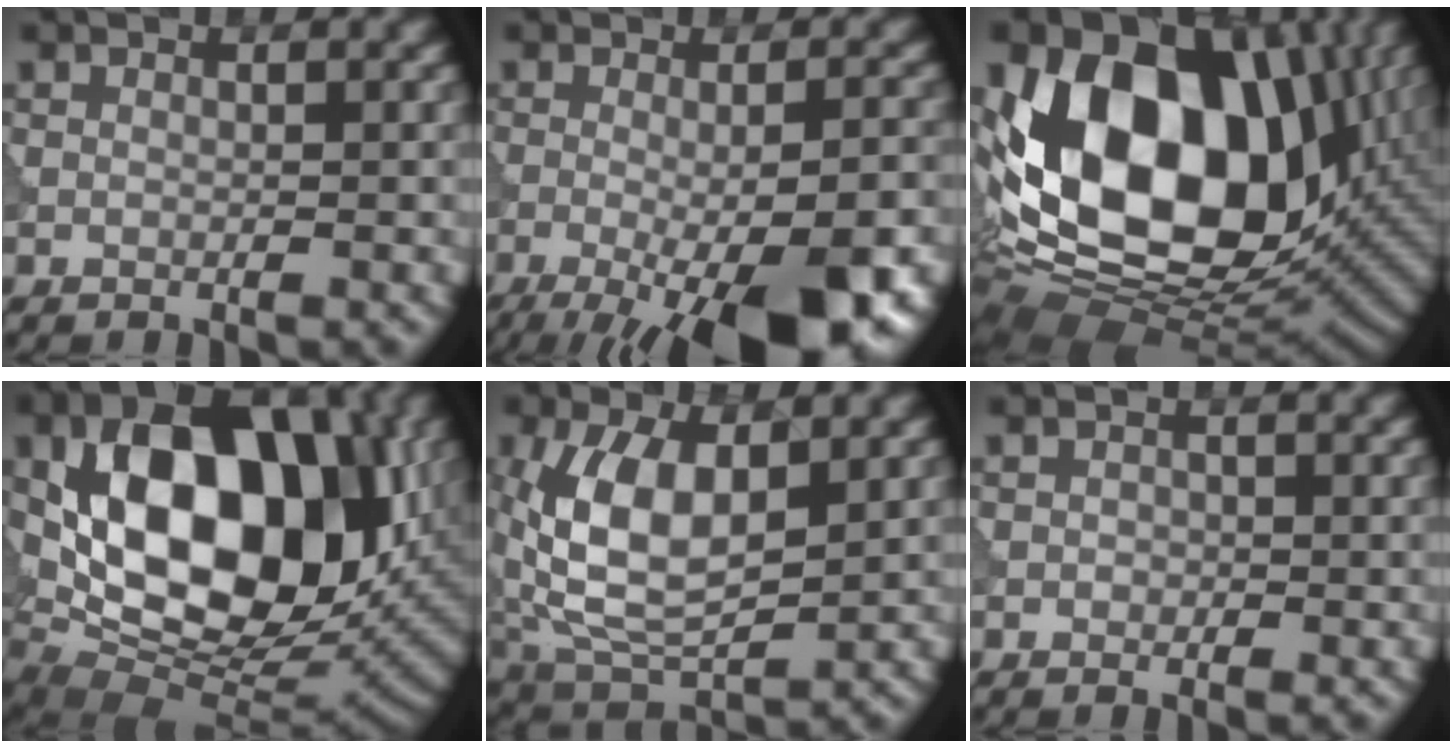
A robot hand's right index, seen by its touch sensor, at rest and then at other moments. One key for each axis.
{"total": 11.9, "fx": -5.4, "fy": 3.3, "fz": 10.1, "tx": -0.141, "ty": -0.020, "tz": -0.076}
{"total": 17.4, "fx": 2.9, "fy": 12.0, "fz": 12.3, "tx": -0.226, "ty": 0.002, "tz": 0.047}
{"total": 17.4, "fx": 3.1, "fy": 11.0, "fz": 13.2, "tx": -0.210, "ty": 0.004, "tz": 0.057}
{"total": 8.8, "fx": 1.3, "fy": 4.7, "fz": 7.4, "tx": -0.158, "ty": 0.002, "tz": 0.020}
{"total": 1.0, "fx": -0.2, "fy": 0.8, "fz": 0.6, "tx": -0.011, "ty": -0.001, "tz": -0.005}